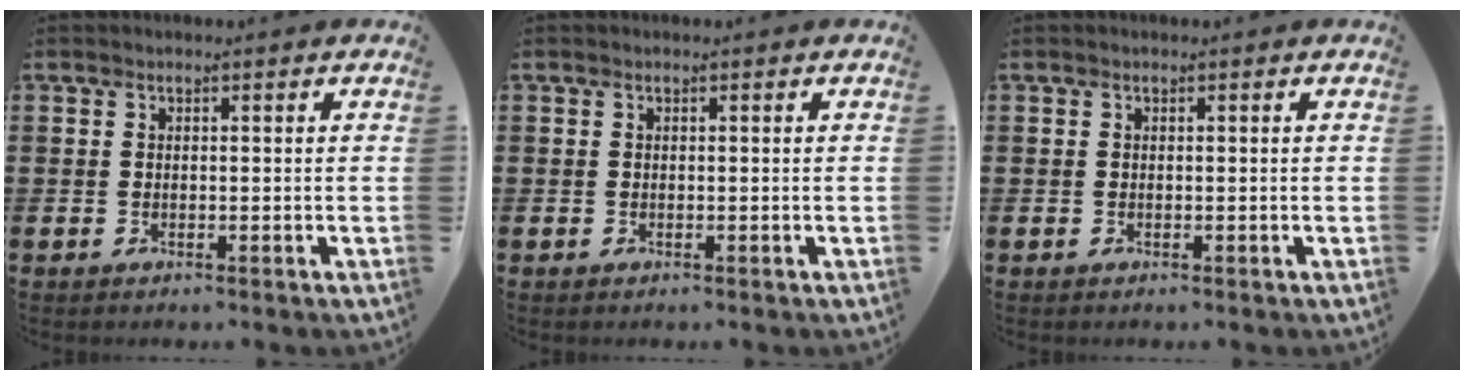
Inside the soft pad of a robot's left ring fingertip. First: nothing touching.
{"total": 0.0}
{"total": 0.0}